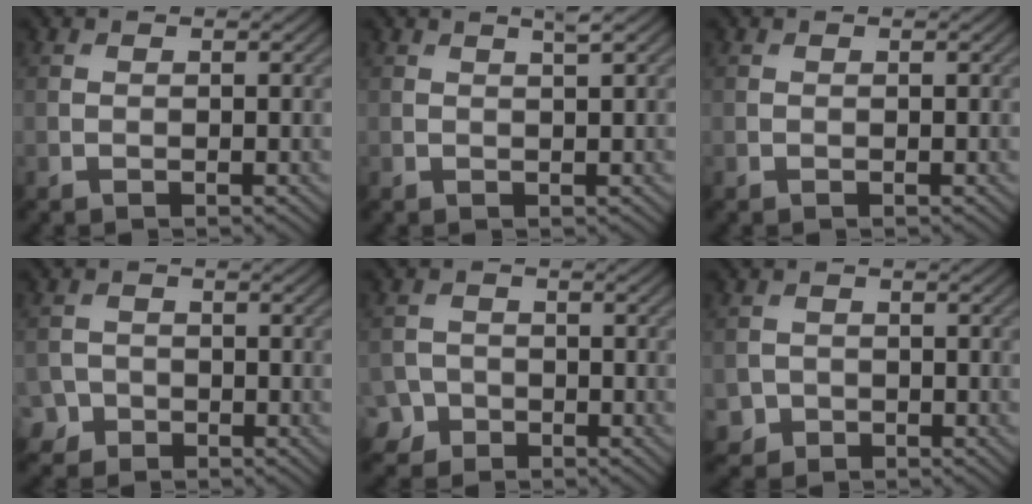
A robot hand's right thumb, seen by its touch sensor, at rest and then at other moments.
{"total": 1.4, "force": [0.8, 0.1, 1.1], "torque": [-0.024, 0.006, 0.013]}
{"total": 0.0}
{"total": 2.6, "force": [-1.5, 2.1, 0.4], "torque": [-0.008, 0.000, -0.032]}
{"total": 3.1, "force": [-1.8, 2.4, 0.6], "torque": [-0.014, 0.000, -0.039]}
{"total": 2.1, "force": [-0.9, 1.9, 0.3], "torque": [0.001, -0.004, -0.020]}